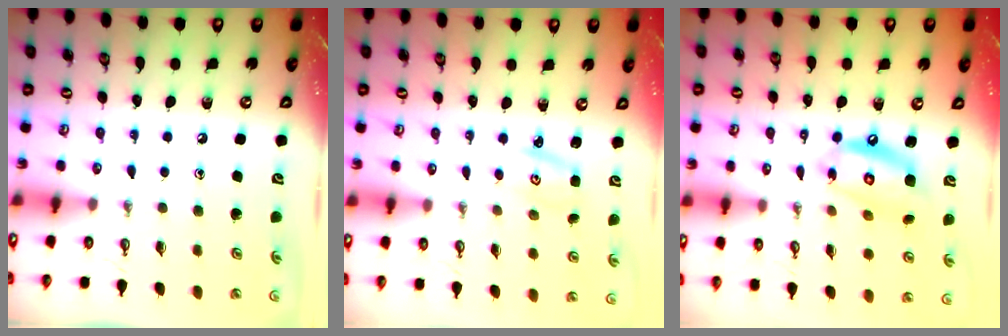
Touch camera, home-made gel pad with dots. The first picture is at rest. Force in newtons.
{"total": 1.6, "press": 1.5, "slide": 0.1}
{"total": 11.6, "press": 11.6, "slide": 1.0}